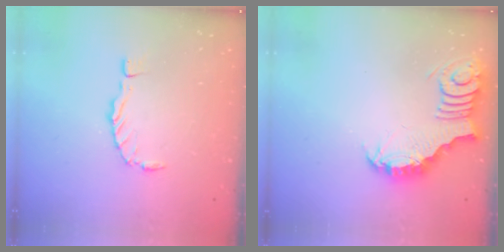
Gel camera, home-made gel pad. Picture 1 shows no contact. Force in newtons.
{"total": 3.8, "press": 3.8, "slide": 0.6}